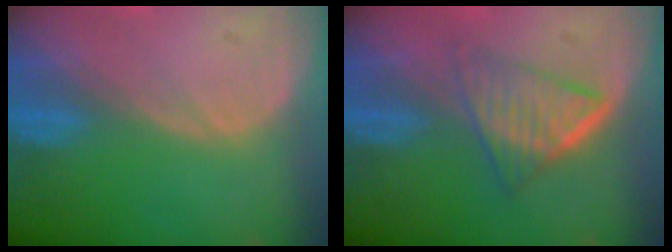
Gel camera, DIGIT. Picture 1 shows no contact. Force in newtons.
{"total": 6.6, "press": 5.5, "slide": 3.6}